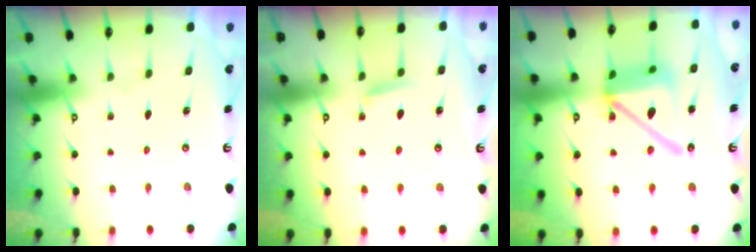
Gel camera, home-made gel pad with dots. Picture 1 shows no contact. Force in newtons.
{"total": 5.0, "press": 4.9, "slide": 0.8}
{"total": 17.0, "press": 16.9, "slide": 2.0}